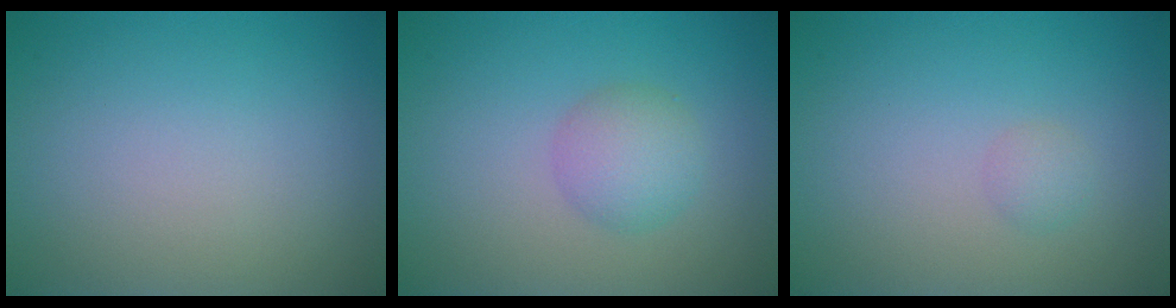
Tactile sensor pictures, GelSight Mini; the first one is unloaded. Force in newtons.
{"total": 2.8, "press": 2.8, "slide": 0.0}
{"total": 1.0, "press": 1.0, "slide": 0.0}